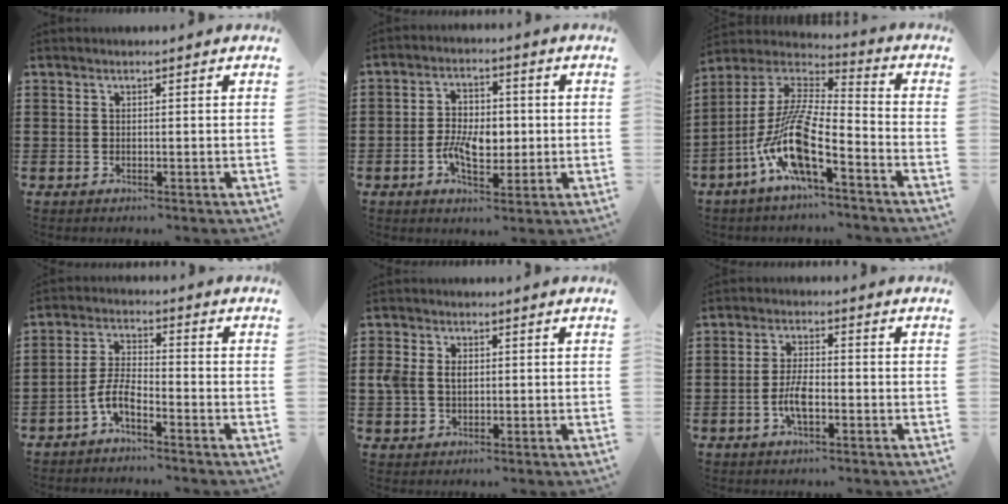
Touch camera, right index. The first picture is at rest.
{"total": 6.4, "force": [-1.2, 3.8, 5.1], "torque": [-0.096, 0.004, -0.025]}
{"total": 12.5, "force": [-6.9, 2.3, 10.1], "torque": [-0.233, -0.023, -0.146]}
{"total": 5.1, "force": [-3.3, 1.1, 3.8], "torque": [-0.095, -0.006, -0.069]}
{"total": 3.3, "force": [0.2, 2.6, 2.1], "torque": [-0.061, 0.005, -0.002]}
{"total": 4.9, "force": [-1.5, 1.8, 4.3], "torque": [-0.094, -0.002, -0.030]}